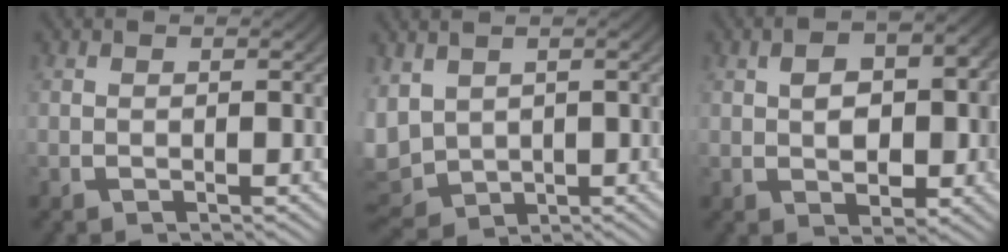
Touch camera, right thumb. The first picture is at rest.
{"total": 8.4, "force": [-1.3, 6.9, 4.6], "torque": [-0.133, -0.044, 0.004]}
{"total": 6.1, "force": [0.1, 4.1, 4.5], "torque": [-0.072, -0.031, 0.020]}